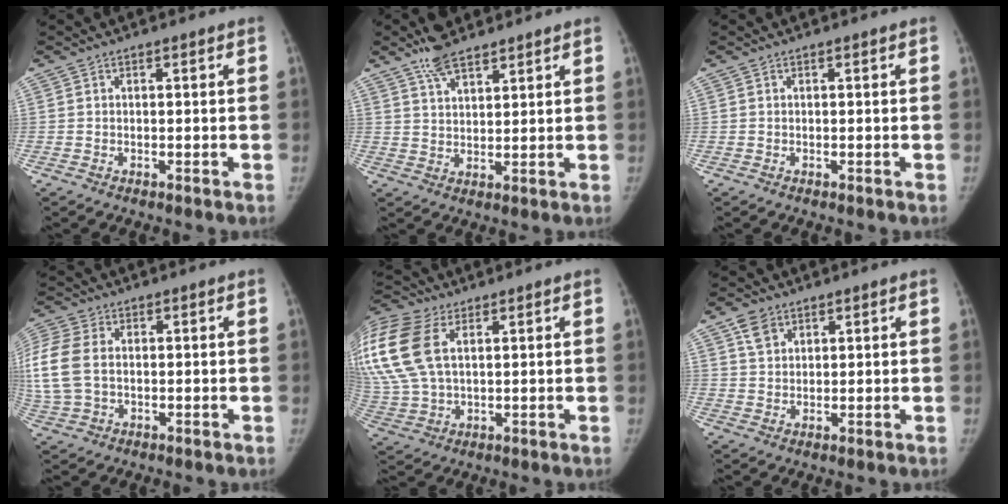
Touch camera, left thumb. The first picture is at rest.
{"total": 6.0, "force": [4.9, 1.9, 2.8], "torque": [-0.038, -0.026, 0.094]}
{"total": 0.0}
{"total": 12.0, "force": [1.0, 8.1, 8.9], "torque": [-0.236, 0.010, 0.022]}
{"total": 22.8, "force": [8.2, 14.1, 15.9], "torque": [-0.415, 0.023, 0.160]}
{"total": 4.4, "force": [2.6, 3.0, 1.9], "torque": [-0.024, -0.010, 0.053]}